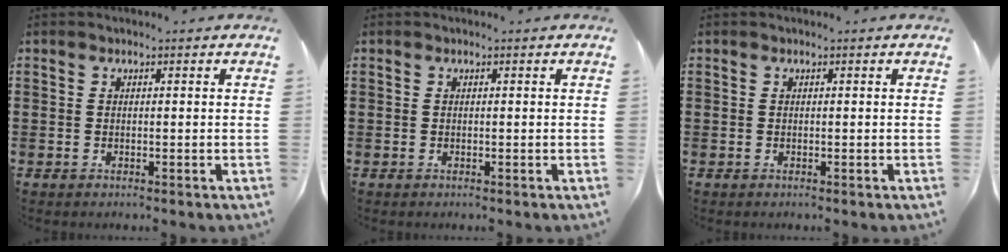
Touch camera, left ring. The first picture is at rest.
{"total": 0.0}
{"total": 0.0}